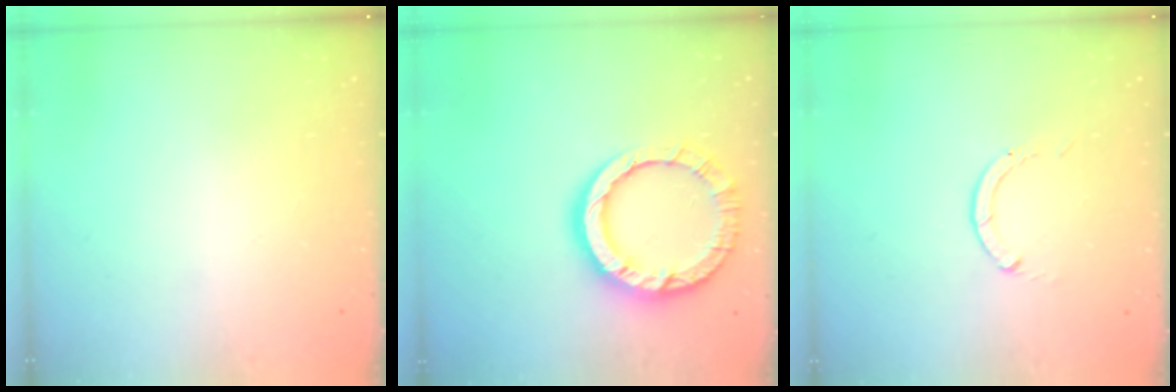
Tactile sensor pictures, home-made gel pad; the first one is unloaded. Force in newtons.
{"total": 14.0, "press": 13.9, "slide": 1.4}
{"total": 0.0}